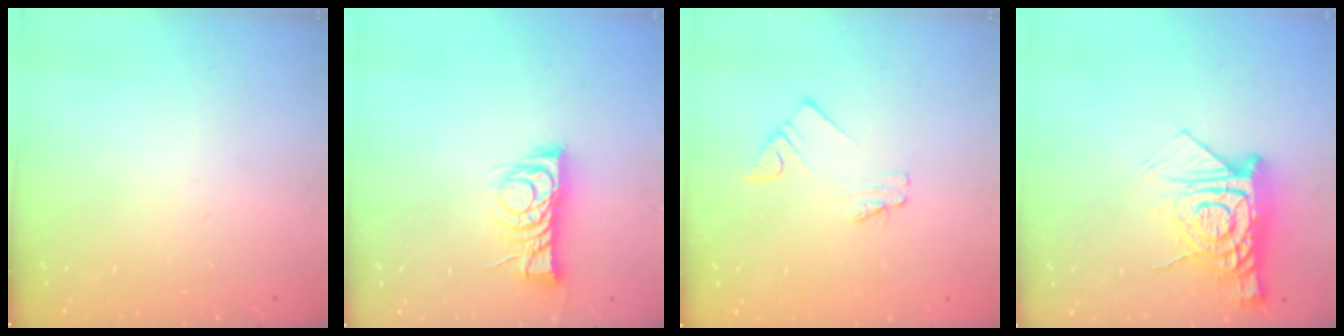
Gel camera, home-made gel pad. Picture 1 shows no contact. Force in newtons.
{"total": 9.5, "press": 9.5, "slide": 0.6}
{"total": 2.1, "press": 2.1, "slide": 0.0}
{"total": 12.8, "press": 12.8, "slide": 1.2}